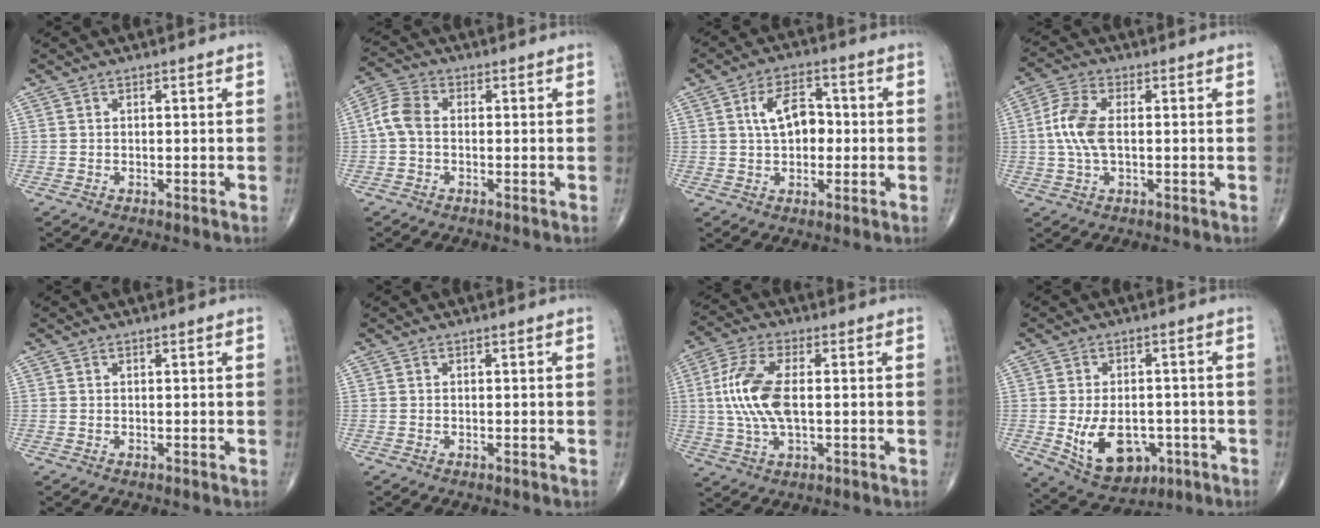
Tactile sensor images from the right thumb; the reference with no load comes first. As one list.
[{"total": 5.3, "force": [-0.3, 3.5, 3.9], "torque": [-0.081, 0.014, -0.017]}, {"total": 8.4, "force": [0.8, 5.1, 6.6], "torque": [-0.092, 0.016, 0.008]}, {"total": 7.7, "force": [0.2, 3.9, 6.7], "torque": [-0.155, 0.014, 0.002]}, {"total": 0.0}, {"total": 0.0}, {"total": 11.7, "force": [0.6, 5.2, 10.4], "torque": [-0.231, 0.007, 0.011]}, {"total": 12.0, "force": [-3.2, 7.8, 8.5], "torque": [-0.115, 0.006, -0.030]}]